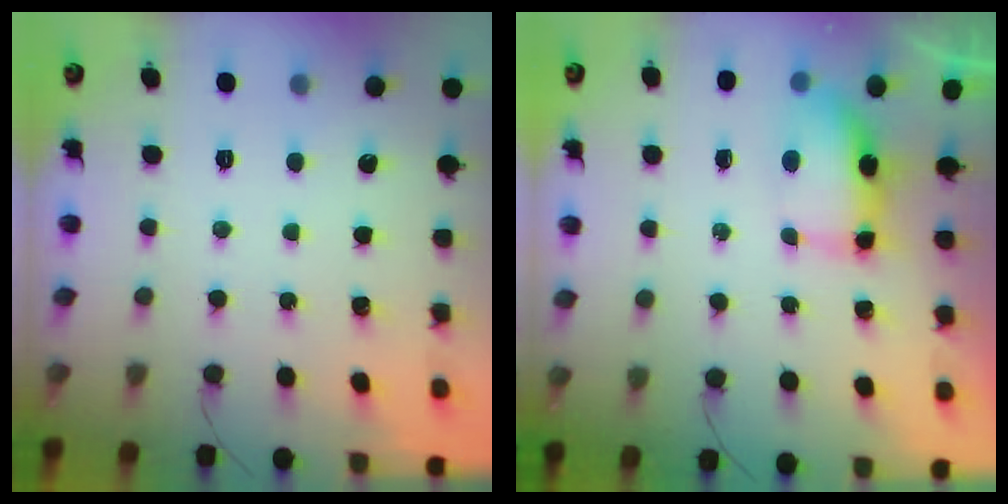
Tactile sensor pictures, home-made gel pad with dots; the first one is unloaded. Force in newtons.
{"total": 13.8, "press": 8.9, "slide": 10.6}